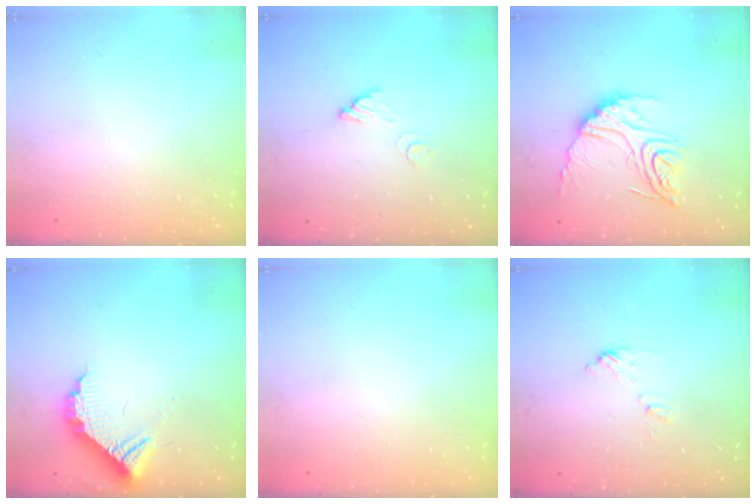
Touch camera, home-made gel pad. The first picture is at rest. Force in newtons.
{"total": 3.3, "press": 3.3, "slide": 0.2}
{"total": 17.3, "press": 17.2, "slide": 1.4}
{"total": 10.8, "press": 10.8, "slide": 0.1}
{"total": 0.0}
{"total": 5.8, "press": 5.8, "slide": 0.2}